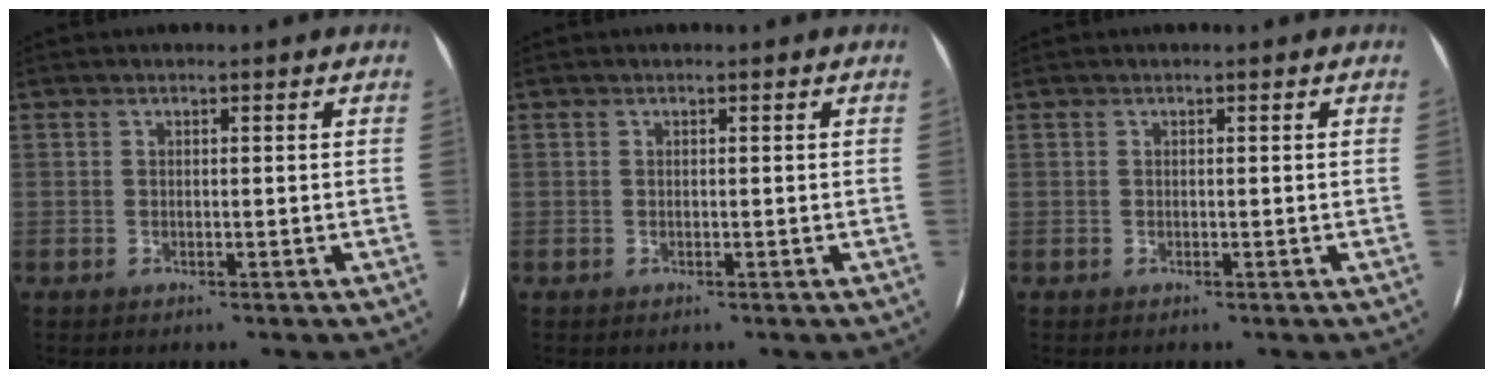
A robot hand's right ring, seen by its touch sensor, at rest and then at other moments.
{"total": 0.0}
{"total": 0.0}